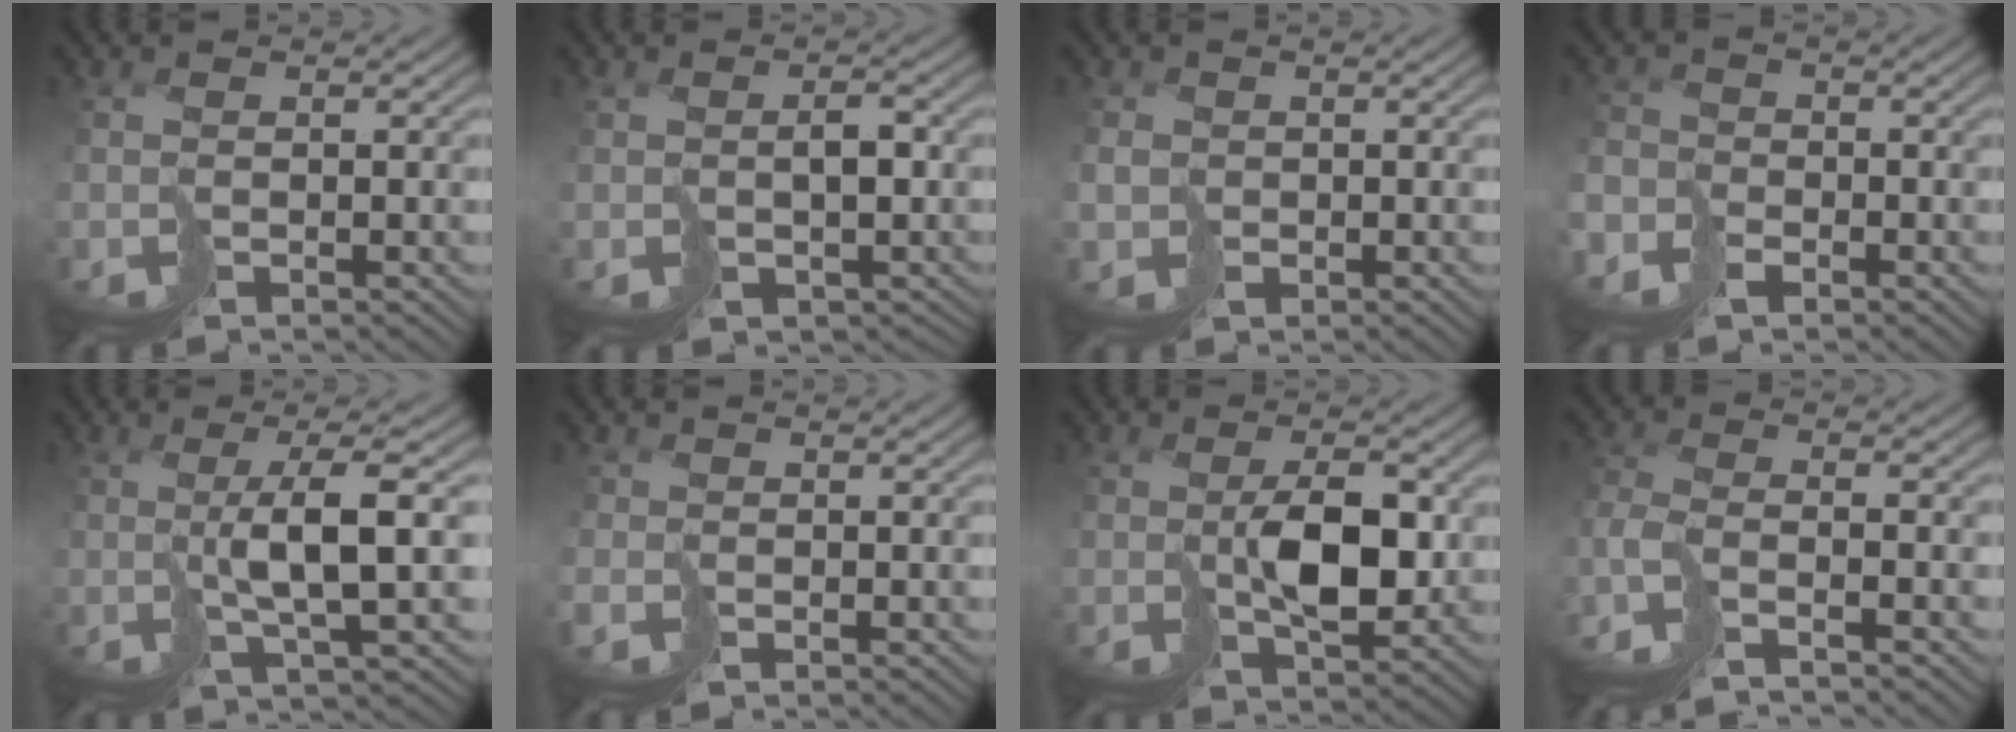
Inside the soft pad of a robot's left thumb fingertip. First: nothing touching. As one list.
[{"total": 3.6, "force": [-0.2, 2.6, 2.5], "torque": [-0.035, -0.007, 0.011]}, {"total": 1.2, "force": [0.1, 1.2, 0.2], "torque": [-0.005, 0.001, -0.002]}, {"total": 3.9, "force": [-2.8, 2.5, 1.0], "torque": [-0.016, -0.005, -0.063]}, {"total": 4.5, "force": [1.8, -0.4, 4.1], "torque": [-0.076, 0.012, 0.038]}, {"total": 0.9, "force": [-0.2, 0.8, 0.1], "torque": [0.007, -0.005, -0.004]}, {"total": 5.6, "force": [1.4, 2.7, 4.7], "torque": [-0.089, -0.005, 0.036]}, {"total": 4.7, "force": [-3.8, -0.1, 2.7], "torque": [-0.055, -0.001, -0.082]}]